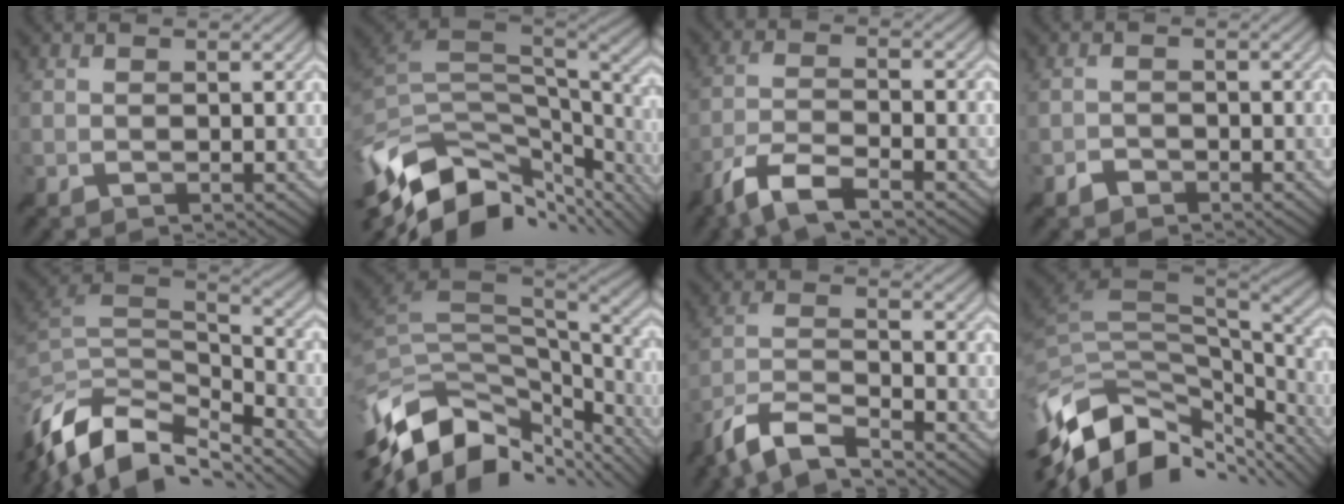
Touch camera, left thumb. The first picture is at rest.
{"total": 13.8, "force": [-5.4, 7.7, 10.1], "torque": [-0.233, -0.027, -0.084]}
{"total": 6.8, "force": [-4.9, 1.6, 4.5], "torque": [-0.098, -0.003, -0.104]}
{"total": 1.3, "force": [-0.9, 0.9, 0.3], "torque": [-0.004, 0.005, -0.022]}
{"total": 14.3, "force": [-7.8, 7.3, 9.5], "torque": [-0.255, -0.024, -0.126]}
{"total": 14.4, "force": [-6.4, 8.5, 9.7], "torque": [-0.237, -0.024, -0.105]}
{"total": 8.7, "force": [-7.1, 1.9, 4.8], "torque": [-0.102, 0.000, -0.146]}
{"total": 14.5, "force": [-6.2, 8.4, 10.0], "torque": [-0.244, -0.027, -0.100]}